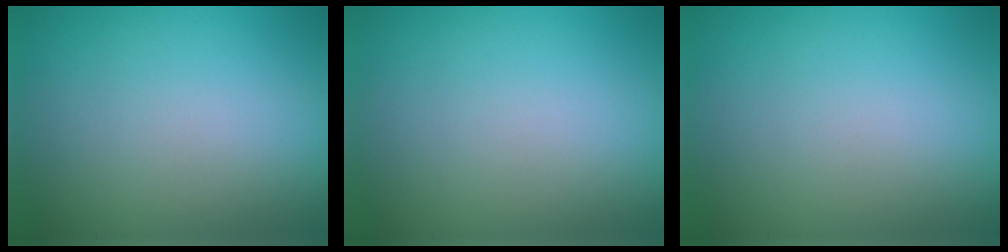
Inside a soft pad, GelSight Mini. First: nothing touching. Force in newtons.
{"total": 0.0}
{"total": 0.0}